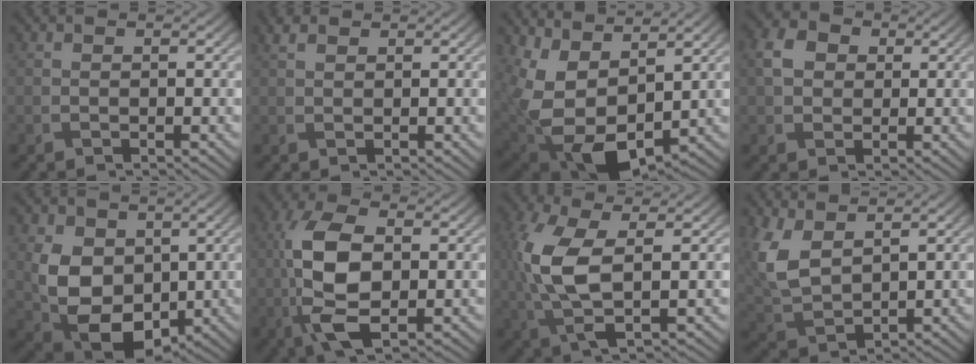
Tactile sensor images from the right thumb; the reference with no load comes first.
{"total": 1.4, "force": [1.0, 0.5, 0.8], "torque": [-0.023, 0.007, 0.023]}
{"total": 12.6, "force": [2.7, 7.7, 9.6], "torque": [-0.208, -0.027, 0.072]}
{"total": 4.7, "force": [0.9, 3.8, 2.6], "torque": [-0.068, 0.009, 0.011]}
{"total": 11.0, "force": [0.4, 8.0, 7.4], "torque": [-0.163, -0.013, 0.008]}
{"total": 11.3, "force": [-0.8, 5.4, 9.9], "torque": [-0.220, 0.006, -0.019]}
{"total": 10.0, "force": [1.2, 4.5, 8.9], "torque": [-0.222, -0.004, 0.024]}
{"total": 7.6, "force": [3.6, 3.9, 5.4], "torque": [-0.149, -0.001, 0.077]}